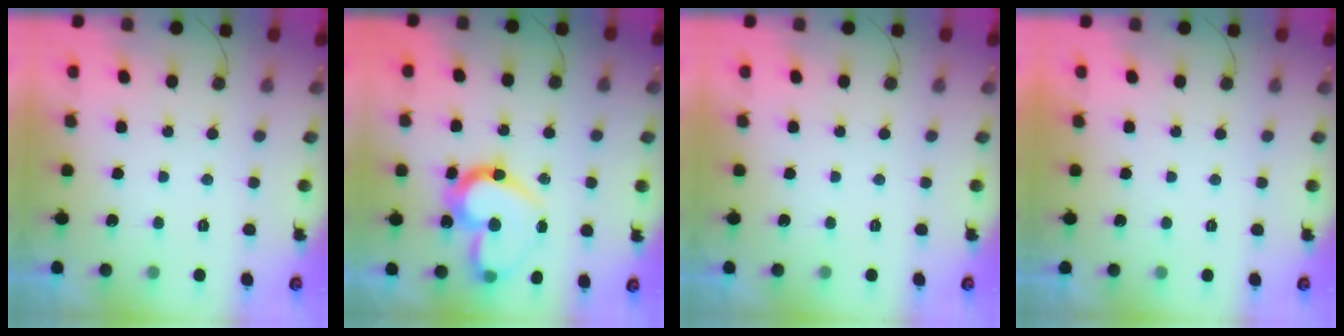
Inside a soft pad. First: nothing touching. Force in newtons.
{"total": 17.6, "press": 17.5, "slide": 1.6}
{"total": 0.0}
{"total": 1.7, "press": 1.7, "slide": 0.0}